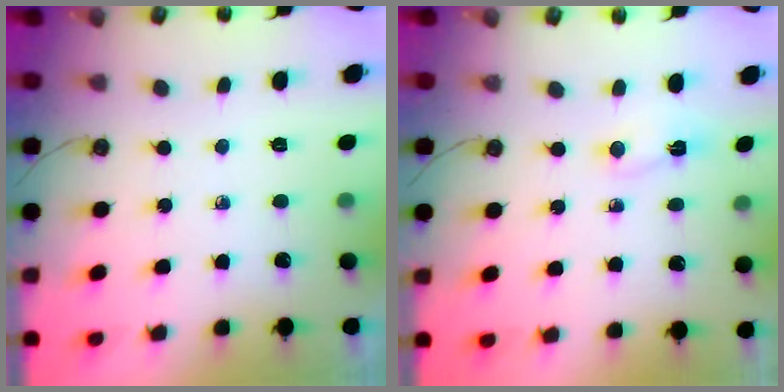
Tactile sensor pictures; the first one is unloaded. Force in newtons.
{"total": 15.4, "press": 3.2, "slide": 15.1}